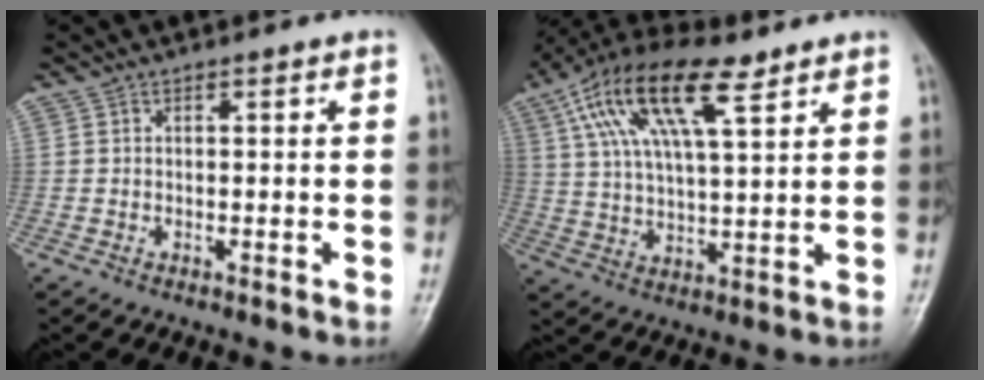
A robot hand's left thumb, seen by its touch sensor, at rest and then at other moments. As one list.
[{"total": 17.3, "force": [8.7, 6.4, 13.5], "torque": [-0.243, 0.002, 0.159]}]